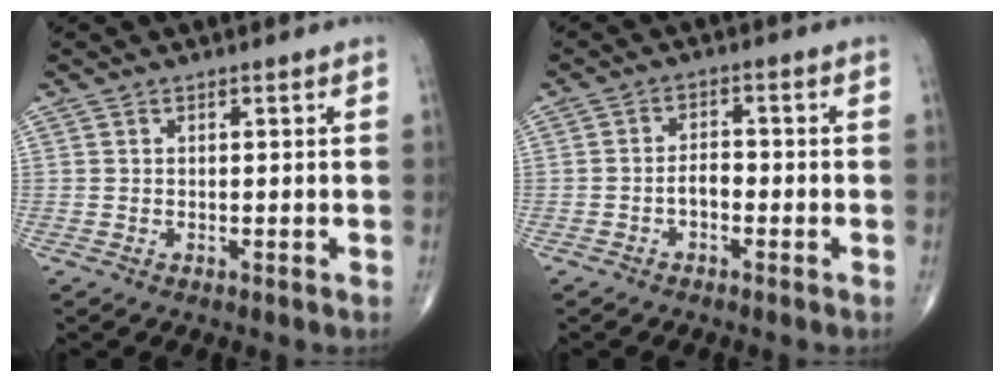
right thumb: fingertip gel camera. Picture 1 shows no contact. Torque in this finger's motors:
{"motor_torque": [0.81, 0.53, 0.65, -0.24, 0.01]}